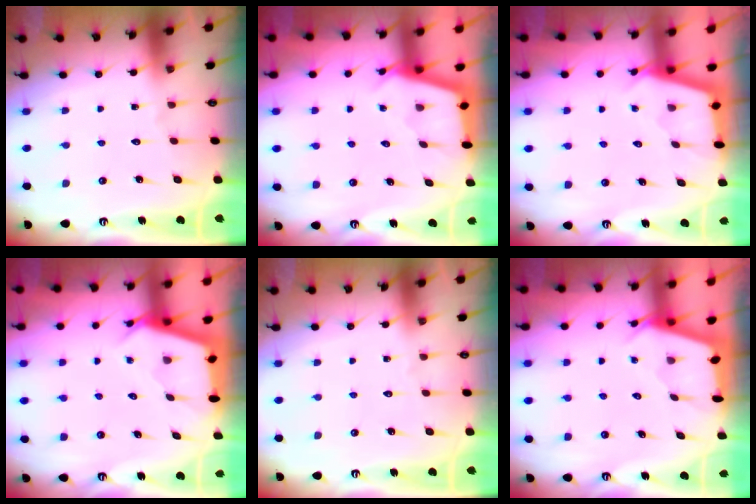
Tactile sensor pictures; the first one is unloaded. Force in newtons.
{"total": 3.0, "press": 2.9, "slide": 0.3}
{"total": 2.2, "press": 2.2, "slide": 0.1}
{"total": 2.9, "press": 2.9, "slide": 0.3}
{"total": 0.0}
{"total": 2.5, "press": 2.5, "slide": 0.3}